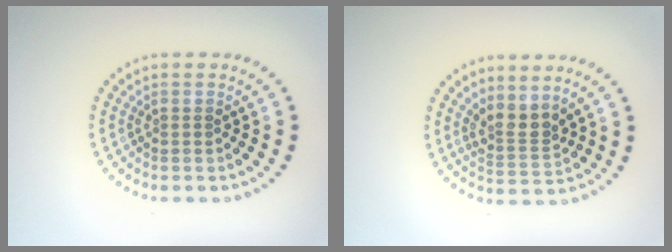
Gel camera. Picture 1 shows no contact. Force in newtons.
{"total": 2.7, "press": 1.8, "slide": 1.9}